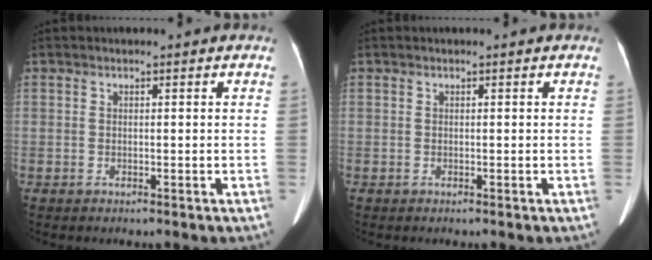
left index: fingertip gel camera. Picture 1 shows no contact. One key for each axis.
{"total": 0.0}